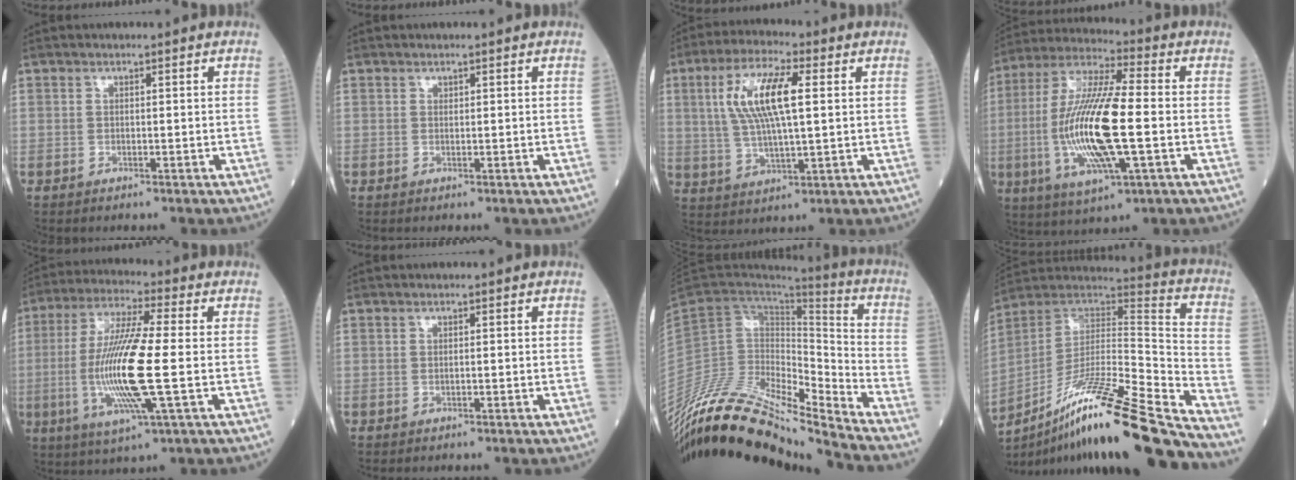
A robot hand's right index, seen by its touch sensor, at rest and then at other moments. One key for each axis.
{"total": 0.0}
{"total": 11.3, "fx": 2.6, "fy": 2.6, "fz": 10.7, "tx": -0.225, "ty": 0.011, "tz": 0.049}
{"total": 18.2, "fx": -2.6, "fy": 2.9, "fz": 17.8, "tx": -0.374, "ty": -0.010, "tz": -0.047}
{"total": 14.9, "fx": -2.0, "fy": 0.9, "fz": 14.8, "tx": -0.306, "ty": -0.012, "tz": -0.043}
{"total": 0.0}
{"total": 20.4, "fx": -19.0, "fy": 1.7, "fz": 7.2, "tx": -0.140, "ty": 0.042, "tz": -0.333}
{"total": 26.6, "fx": -19.6, "fy": 1.0, "fz": 17.9, "tx": -0.274, "ty": -0.009, "tz": -0.338}